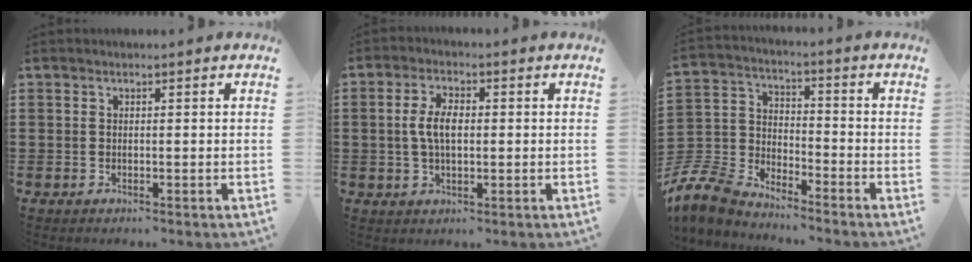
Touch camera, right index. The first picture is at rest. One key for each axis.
{"total": 4.7, "fx": 0.2, "fy": 2.1, "fz": 4.2, "tx": -0.098, "ty": 0.001, "tz": -0.003}
{"total": 7.7, "fx": -7.2, "fy": 1.9, "fz": 1.8, "tx": -0.080, "ty": -0.004, "tz": -0.155}